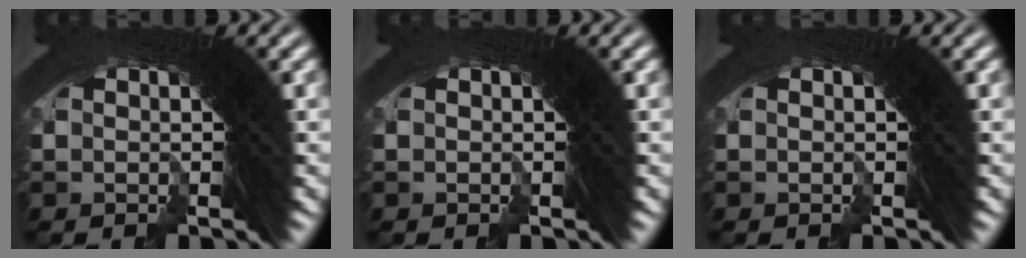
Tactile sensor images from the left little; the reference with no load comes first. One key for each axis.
{"total": 0.0}
{"total": 0.0}